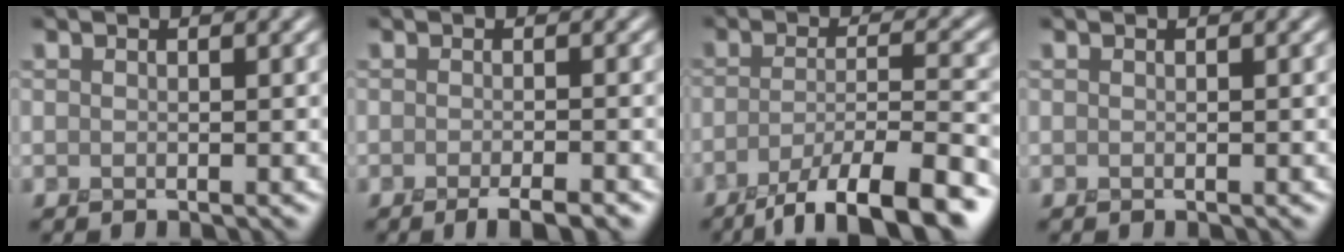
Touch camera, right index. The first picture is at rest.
{"total": 2.8, "force": [-1.9, 0.4, 2.1], "torque": [-0.024, -0.001, -0.031]}
{"total": 9.3, "force": [-5.8, 2.3, 6.9], "torque": [-0.099, -0.002, -0.098]}
{"total": 0.0}